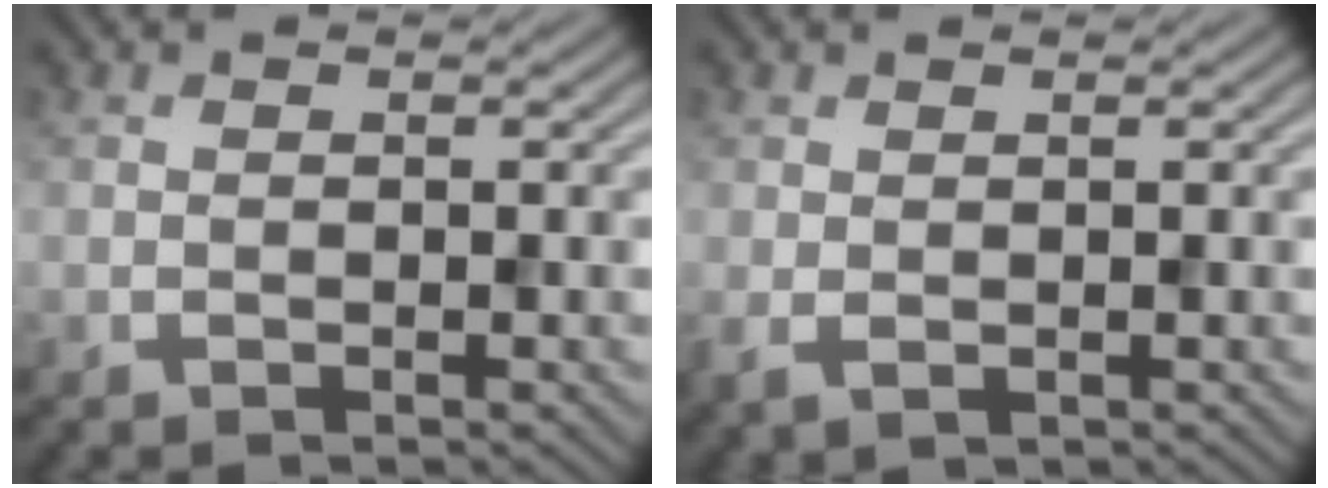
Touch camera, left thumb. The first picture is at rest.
{"total": 1.7, "force": [0.1, 0.9, 1.4], "torque": [-0.036, -0.004, 0.004]}